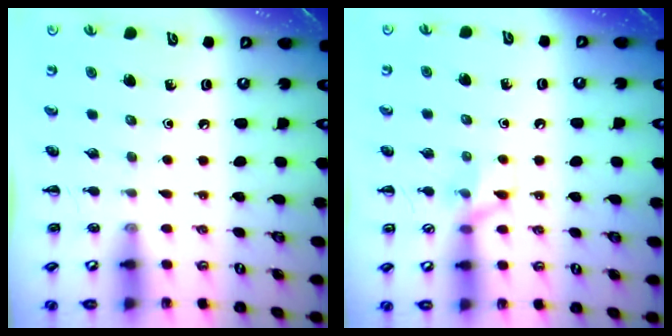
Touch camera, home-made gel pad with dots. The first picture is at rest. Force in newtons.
{"total": 6.6, "press": 6.5, "slide": 0.9}